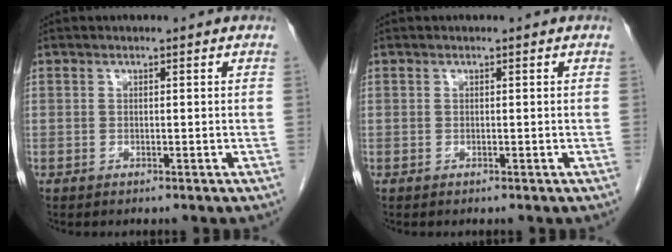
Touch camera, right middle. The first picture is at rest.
{"total": 0.0}